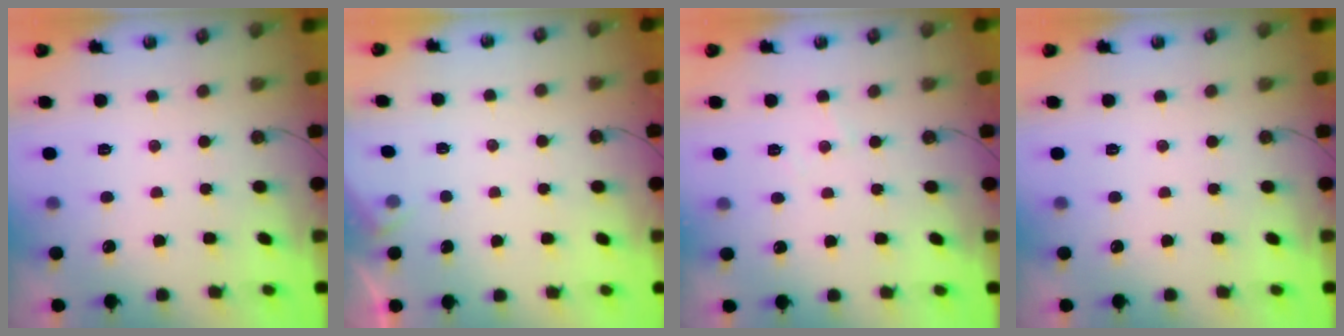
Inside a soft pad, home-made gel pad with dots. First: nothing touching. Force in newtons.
{"total": 2.2, "press": 2.1, "slide": 0.4}
{"total": 4.0, "press": 3.9, "slide": 0.6}
{"total": 0.0}